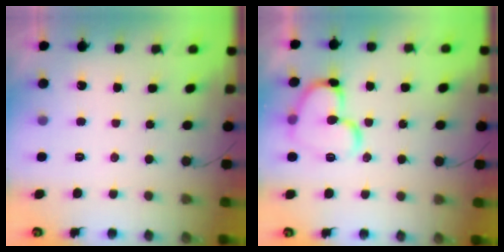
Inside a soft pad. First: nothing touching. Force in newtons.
{"total": 15.2, "press": 15.0, "slide": 2.1}